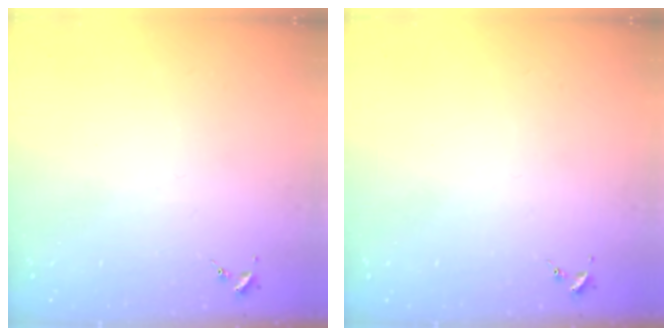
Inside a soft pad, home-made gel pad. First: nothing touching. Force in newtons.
{"total": 0.0}